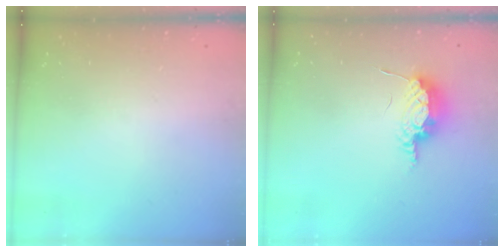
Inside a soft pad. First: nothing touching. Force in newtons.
{"total": 7.6, "press": 7.5, "slide": 1.4}